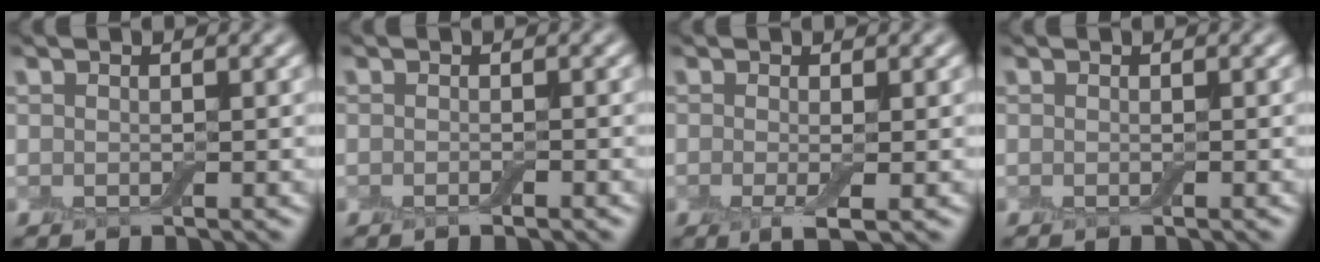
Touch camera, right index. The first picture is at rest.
{"total": 0.7, "force": [-0.4, 0.1, 0.5], "torque": [-0.009, -0.002, -0.007]}
{"total": 2.4, "force": [-0.6, 0.6, 2.2], "torque": [-0.045, -0.014, -0.013]}
{"total": 0.0}